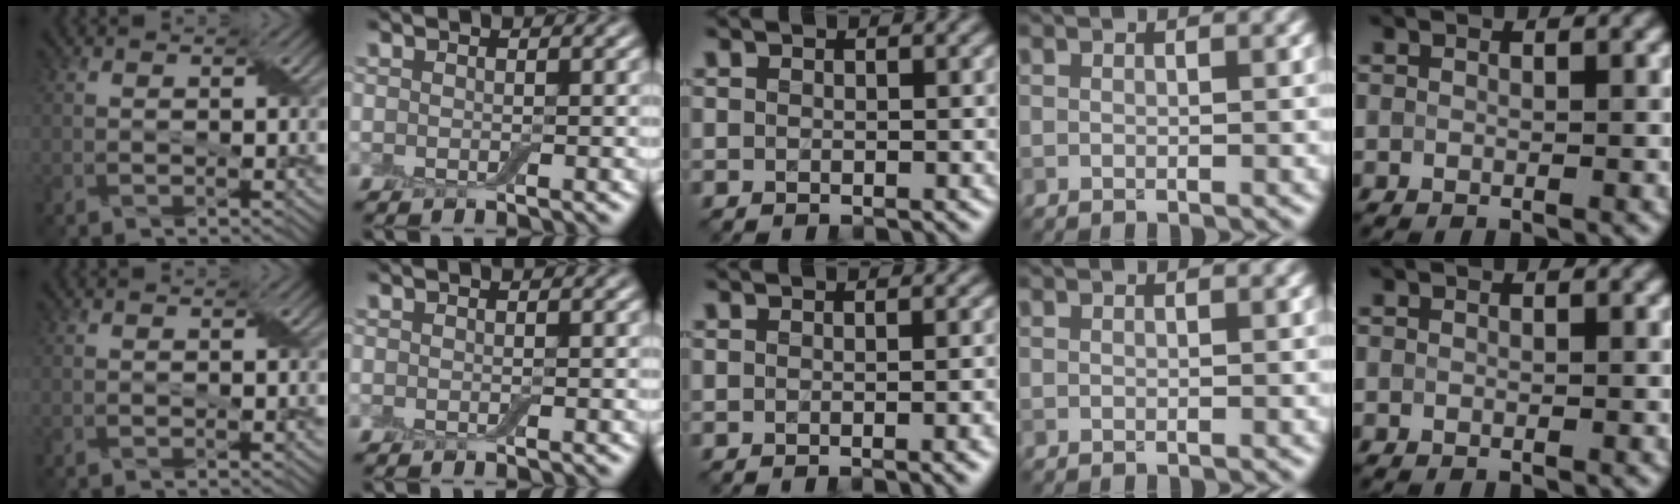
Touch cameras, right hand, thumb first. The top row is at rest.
{"middle": {"total": 2.9, "force": [-0.7, 0.9, 2.6], "torque": [-0.023, -0.001, -0.010]}}